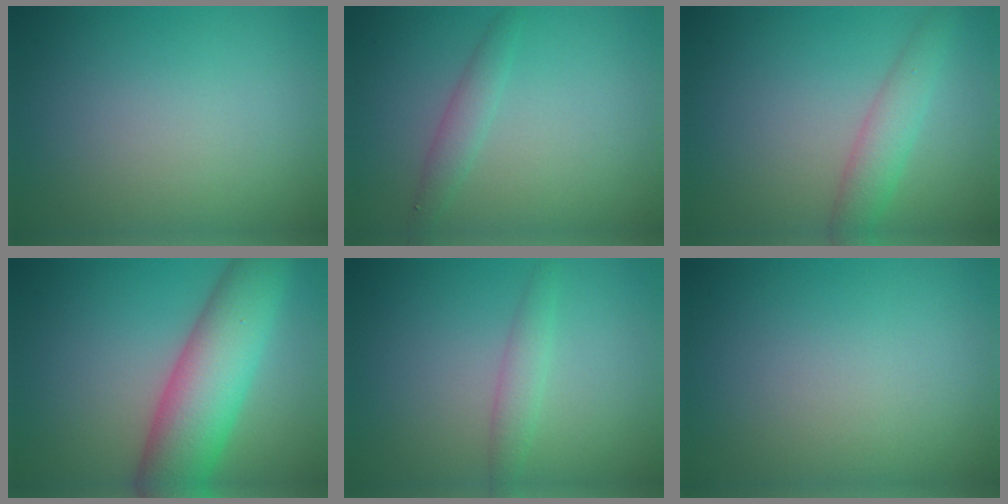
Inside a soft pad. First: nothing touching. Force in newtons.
{"total": 1.6, "press": 1.6, "slide": 0.0}
{"total": 2.8, "press": 2.8, "slide": 0.0}
{"total": 9.1, "press": 9.1, "slide": 0.5}
{"total": 1.7, "press": 1.7, "slide": 0.0}
{"total": 0.0}